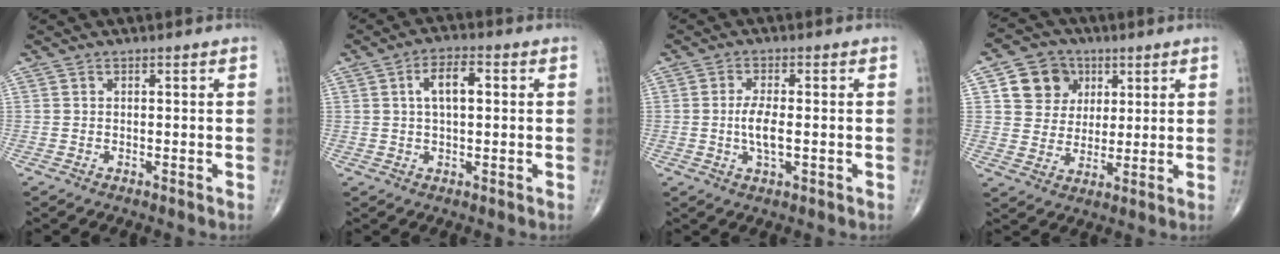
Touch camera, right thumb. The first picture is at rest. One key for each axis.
{"total": 6.2, "fx": 1.3, "fy": 2.8, "fz": 5.4, "tx": -0.092, "ty": 0.010, "tz": 0.020}
{"total": 4.9, "fx": -0.5, "fy": 1.7, "fz": 4.5, "tx": -0.095, "ty": -0.004, "tz": -0.012}
{"total": 9.7, "fx": 3.6, "fy": 8.4, "fz": 3.3, "tx": -0.019, "ty": -0.008, "tz": 0.061}